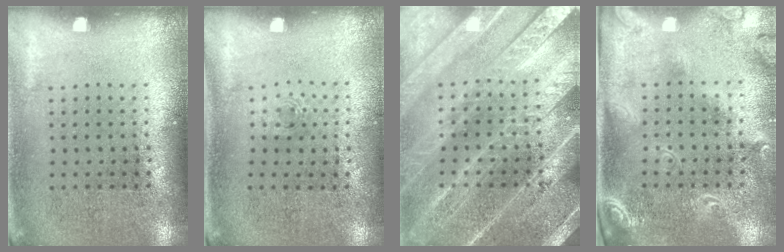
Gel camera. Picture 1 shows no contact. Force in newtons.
{"total": 0.5, "press": 0.2, "slide": 0.5}
{"total": 4.6, "press": 4.6, "slide": 0.5}
{"total": 2.4, "press": 1.8, "slide": 1.6}